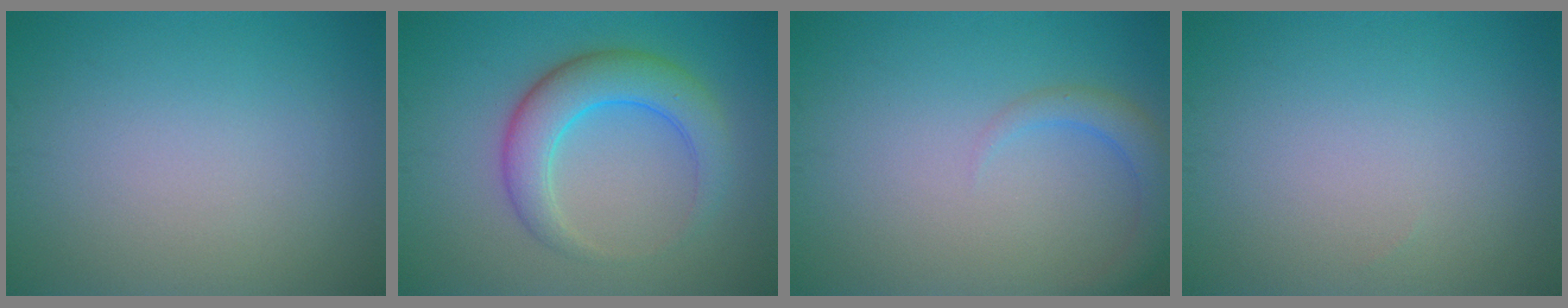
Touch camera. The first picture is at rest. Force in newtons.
{"total": 5.4, "press": 5.4, "slide": 0.1}
{"total": 2.4, "press": 2.4, "slide": 0.2}
{"total": 0.0}